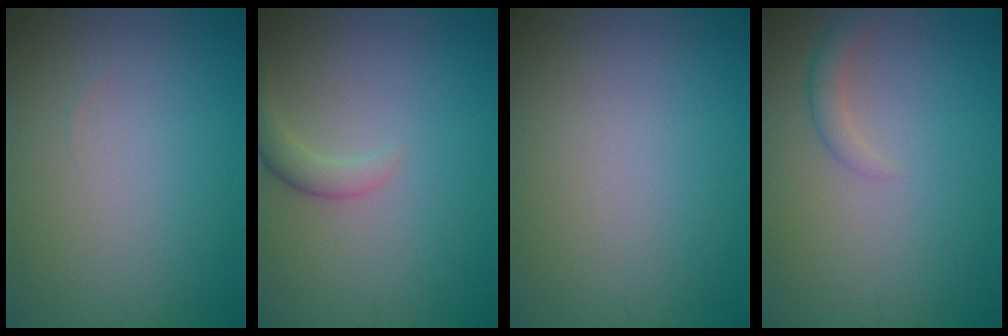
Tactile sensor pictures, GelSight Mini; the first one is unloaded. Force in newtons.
{"total": 2.0, "press": 2.0, "slide": 0.2}
{"total": 0.0}
{"total": 1.6, "press": 1.6, "slide": 0.0}